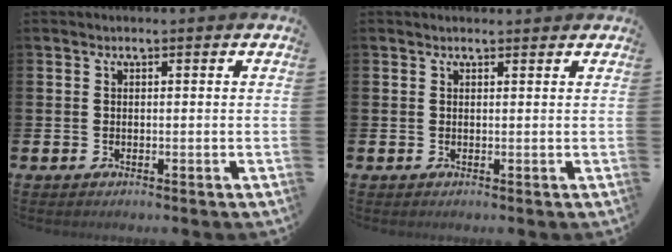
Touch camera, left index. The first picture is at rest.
{"total": 0.6, "force": [0.6, 0.1, 0.2], "torque": [0.007, -0.002, 0.009]}